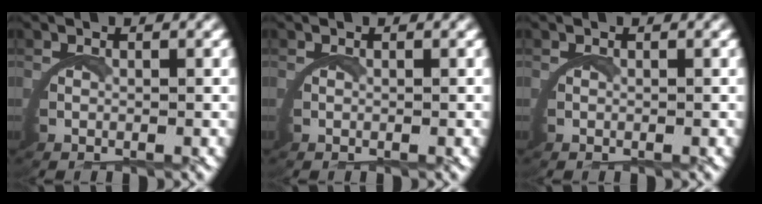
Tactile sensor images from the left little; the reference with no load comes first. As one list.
[{"total": 0.0}, {"total": 0.0}]